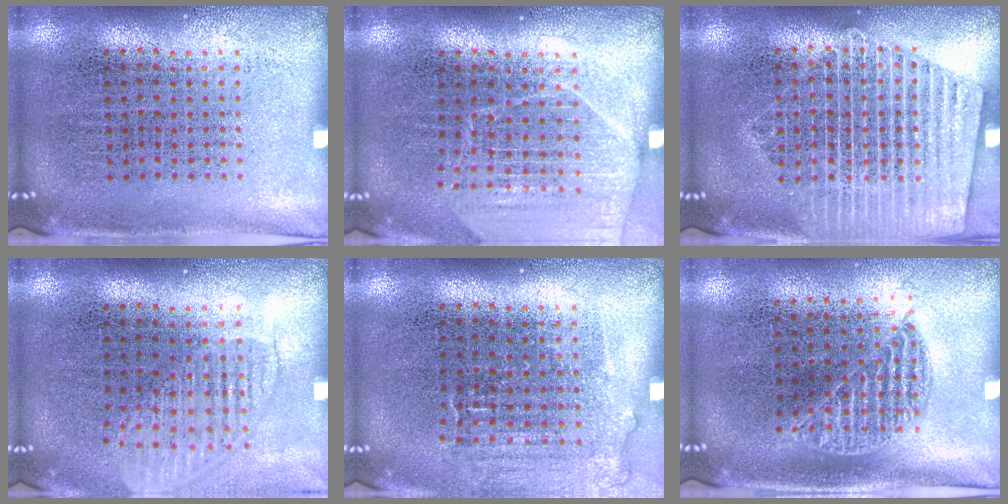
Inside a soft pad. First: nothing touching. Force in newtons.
{"total": 1.6, "press": 1.6, "slide": 0.1}
{"total": 2.0, "press": 2.0, "slide": 0.2}
{"total": 1.6, "press": 1.5, "slide": 0.8}
{"total": 1.1, "press": 1.1, "slide": 0.4}
{"total": 1.0, "press": 0.8, "slide": 0.5}